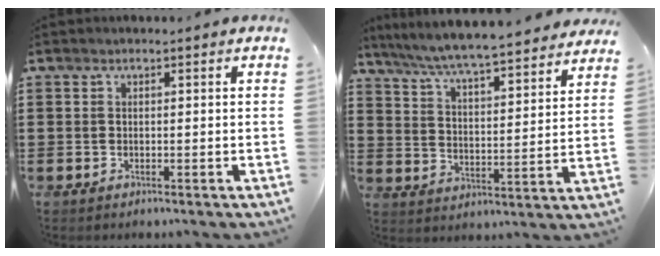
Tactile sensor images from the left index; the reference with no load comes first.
{"total": 5.6, "force": [5.4, -0.4, 1.7], "torque": [-0.058, -0.042, 0.087]}